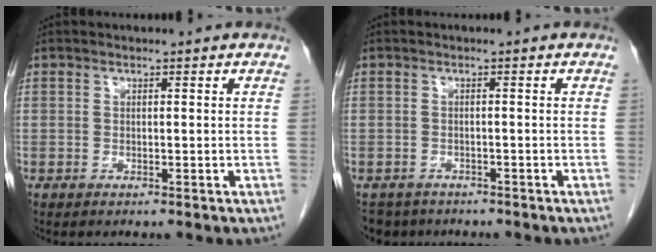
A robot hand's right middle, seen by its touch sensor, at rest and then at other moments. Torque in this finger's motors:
{"motor_torque": [-0.14, 0.14, 0.00, 0.00]}